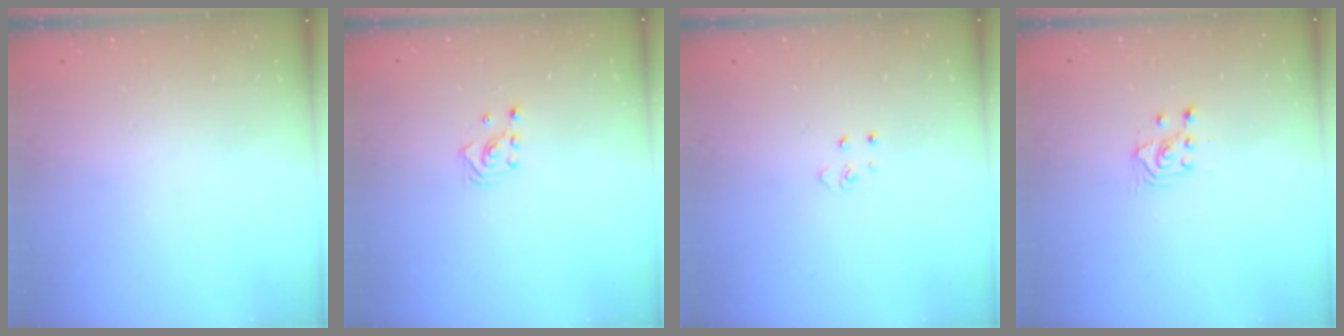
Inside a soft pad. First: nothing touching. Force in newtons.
{"total": 2.6, "press": 2.6, "slide": 0.3}
{"total": 2.6, "press": 2.6, "slide": 0.3}
{"total": 2.5, "press": 2.4, "slide": 0.7}